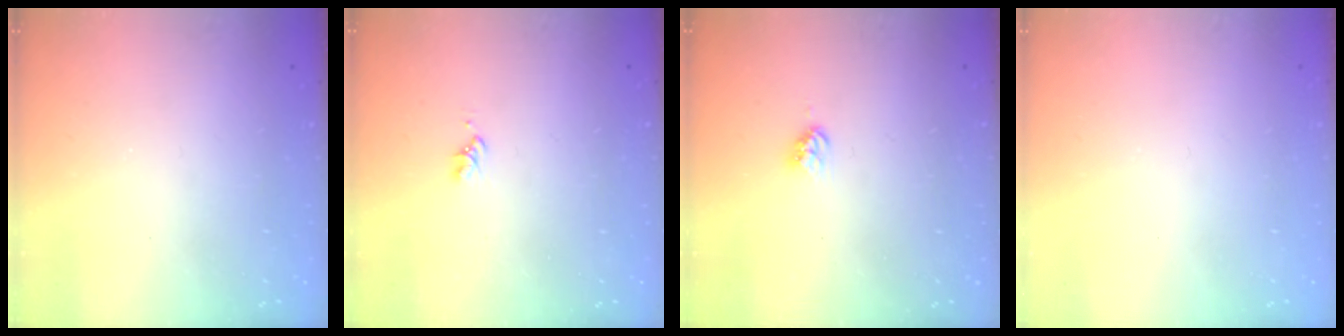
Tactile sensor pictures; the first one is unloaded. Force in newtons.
{"total": 1.7, "press": 1.7, "slide": 0.3}
{"total": 3.3, "press": 3.3, "slide": 0.5}
{"total": 0.0}